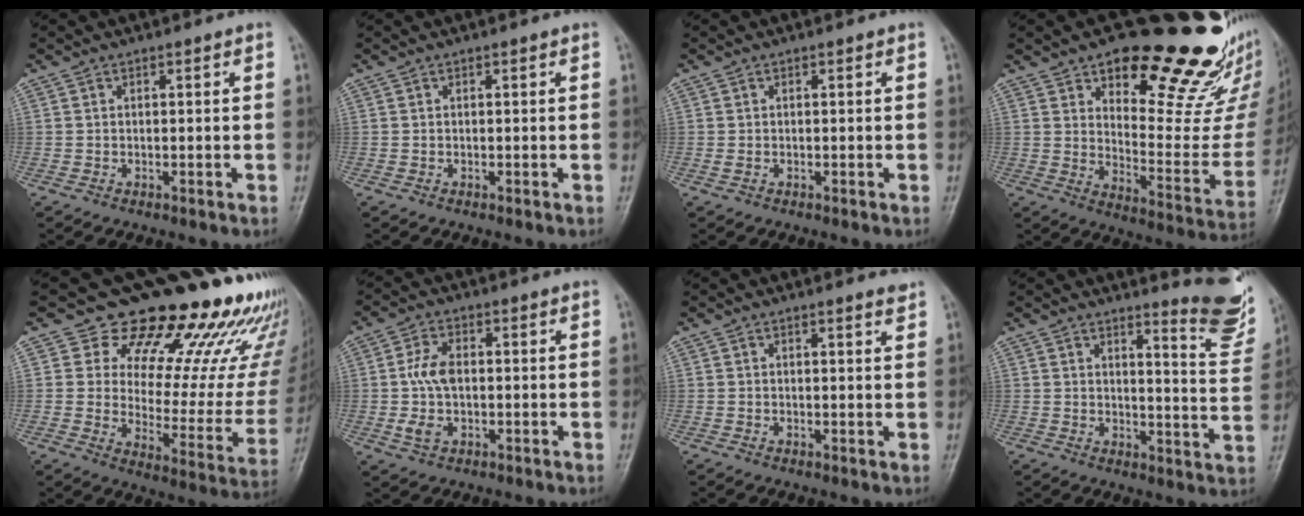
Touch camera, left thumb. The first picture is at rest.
{"total": 0.0}
{"total": 0.8, "force": [0.0, 0.5, 0.6], "torque": [-0.017, -0.001, 0.003]}
{"total": 23.1, "force": [16.7, 9.1, 13.1], "torque": [-0.117, -0.113, 0.231]}
{"total": 25.7, "force": [19.5, 10.9, 12.8], "torque": [-0.123, -0.124, 0.248]}
{"total": 6.4, "force": [-0.2, 4.0, 5.0], "torque": [-0.101, 0.007, -0.005]}
{"total": 1.3, "force": [1.2, 0.0, 0.5], "torque": [-0.004, -0.011, 0.014]}
{"total": 10.7, "force": [9.0, 1.4, 5.6], "torque": [-0.048, -0.093, 0.100]}